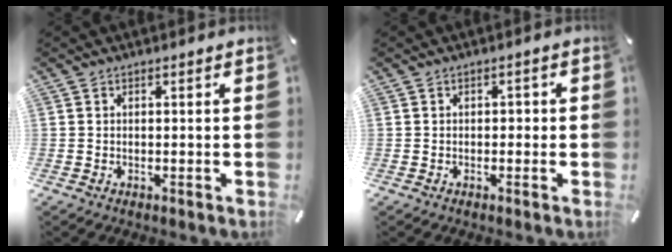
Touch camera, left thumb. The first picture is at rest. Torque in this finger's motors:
{"motor_torque": [0.25, 0.42, -0.01, -0.05, 0.00]}